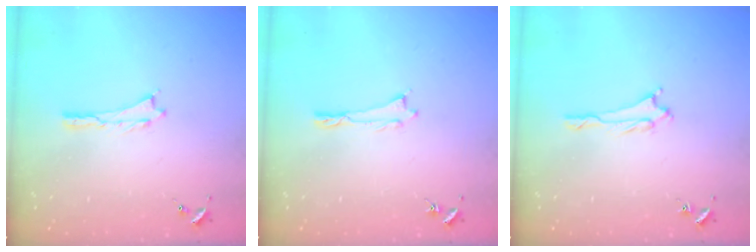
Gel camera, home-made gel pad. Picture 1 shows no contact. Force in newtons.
{"total": 0.0}
{"total": 1.6, "press": 1.6, "slide": 0.1}